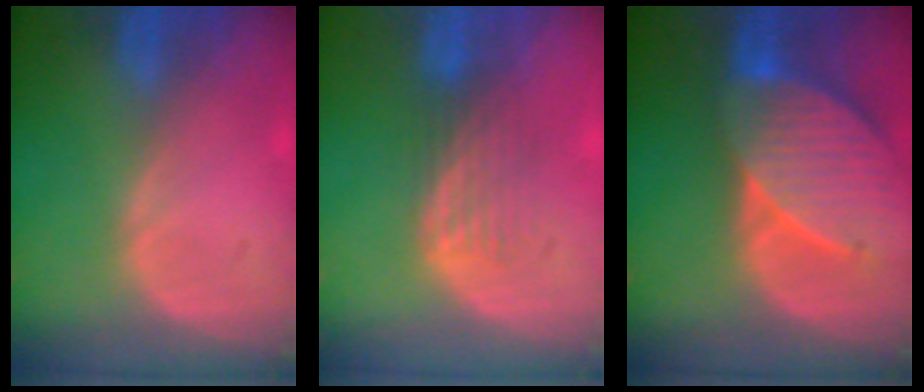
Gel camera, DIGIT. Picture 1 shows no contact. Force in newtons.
{"total": 4.3, "press": 3.6, "slide": 2.4}
{"total": 9.8, "press": 8.8, "slide": 4.3}